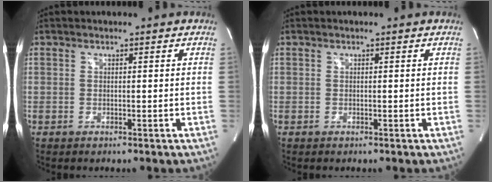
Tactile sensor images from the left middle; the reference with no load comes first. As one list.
[{"total": 0.0}]